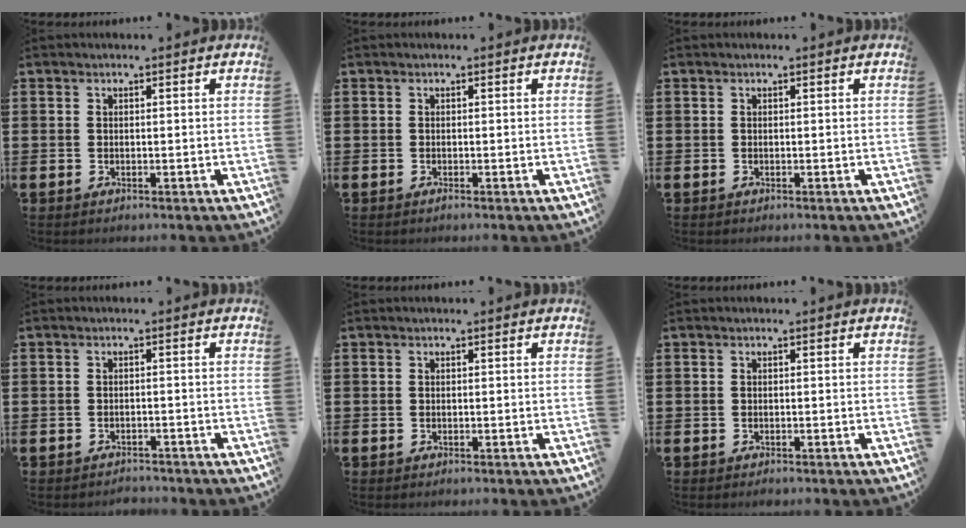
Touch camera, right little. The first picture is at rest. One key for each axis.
{"total": 0.0}
{"total": 0.0}
{"total": 1.1, "fx": -1.1, "fy": 0.1, "fz": -0.1, "tx": -0.003, "ty": 0.002, "tz": -0.025}
{"total": 0.0}
{"total": 0.0}